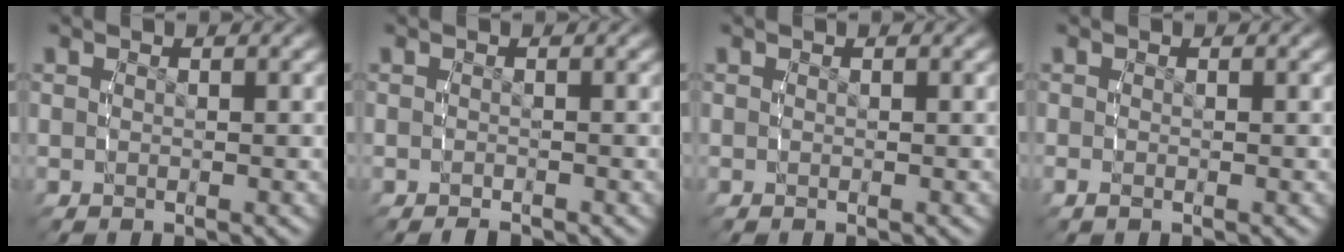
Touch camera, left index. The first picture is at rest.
{"total": 1.2, "force": [-1.2, 0.4, 0.1], "torque": [-0.011, -0.004, -0.019]}
{"total": 0.0}
{"total": 0.9, "force": [-0.6, 0.5, 0.2], "torque": [-0.013, -0.006, -0.011]}